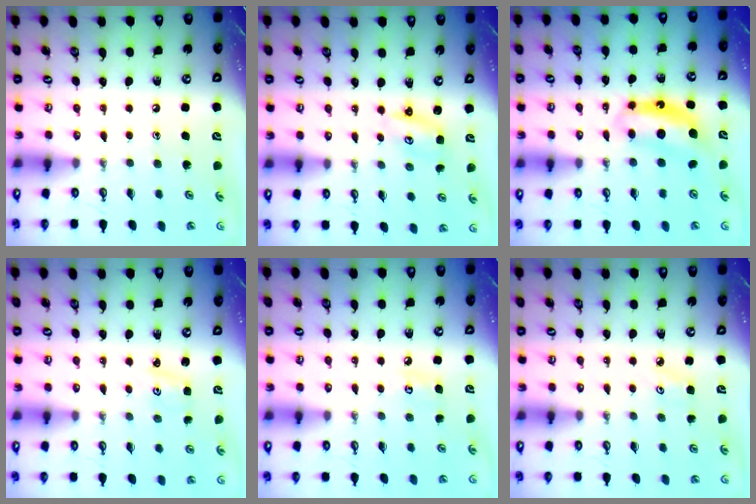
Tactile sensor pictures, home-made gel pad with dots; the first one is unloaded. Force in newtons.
{"total": 2.6, "press": 2.6, "slide": 0.3}
{"total": 7.6, "press": 7.6, "slide": 0.6}
{"total": 1.8, "press": 1.7, "slide": 0.3}
{"total": 5.9, "press": 5.8, "slide": 0.7}
{"total": 3.6, "press": 3.6, "slide": 0.4}